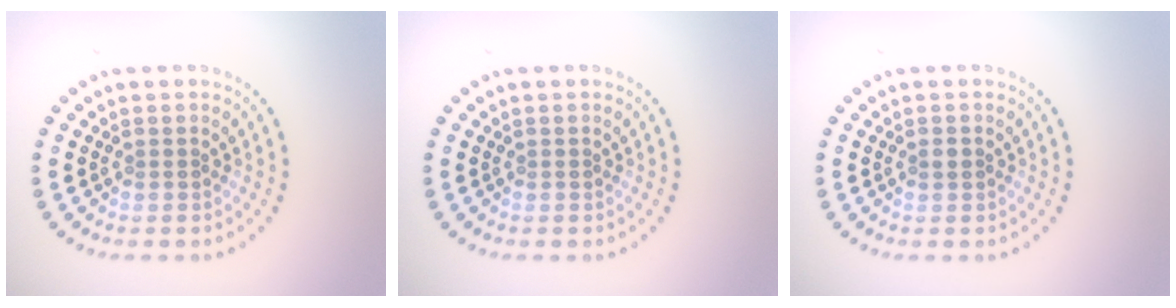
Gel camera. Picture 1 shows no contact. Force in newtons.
{"total": 0.0}
{"total": 0.8, "press": 0.8, "slide": 0.1}